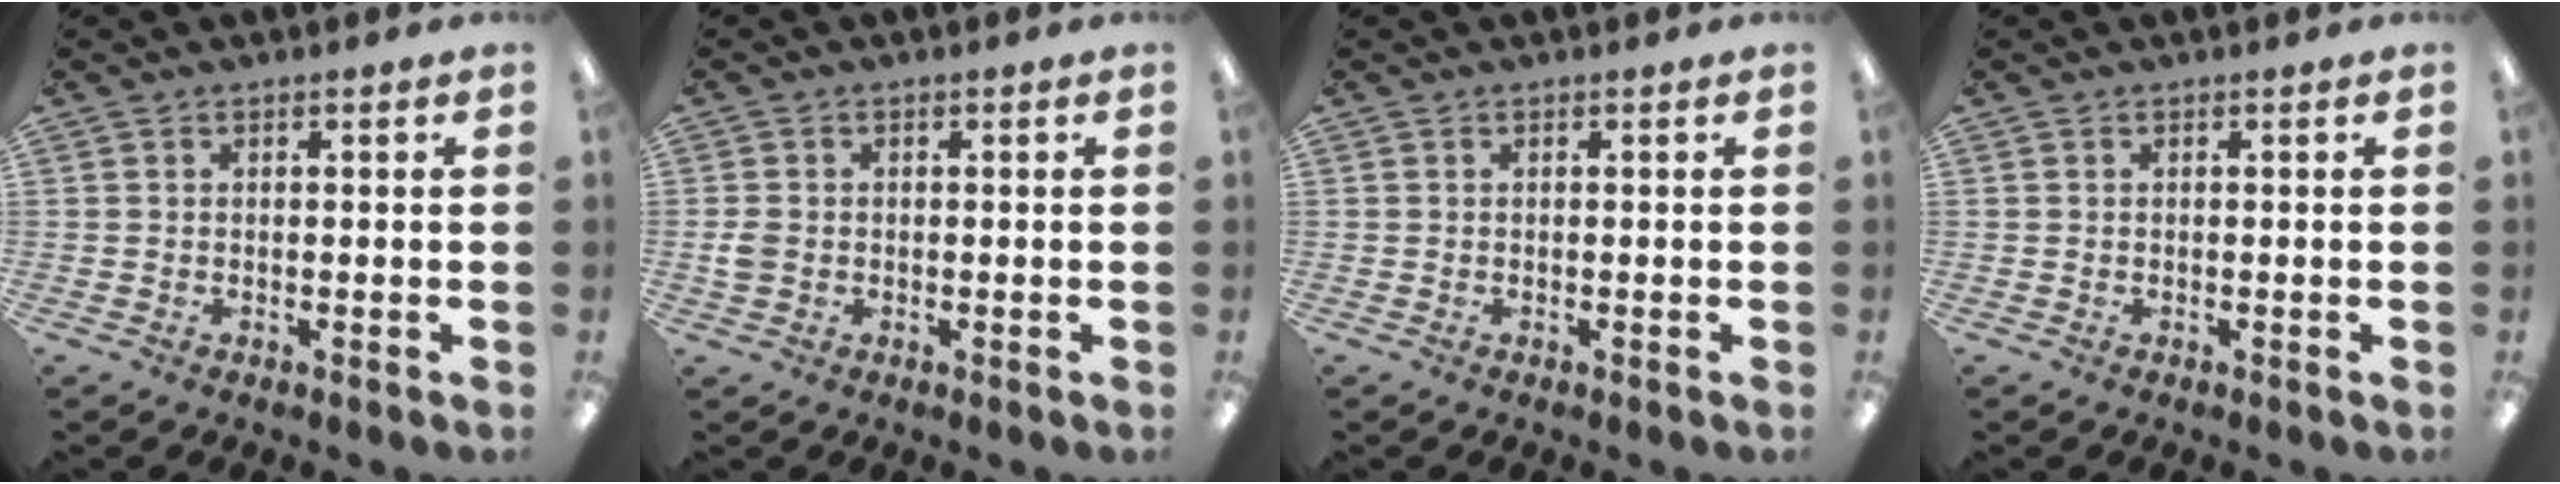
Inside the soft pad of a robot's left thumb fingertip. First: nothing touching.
{"total": 2.5, "force": [-0.3, 2.0, 1.4], "torque": [-0.025, 0.005, -0.005]}
{"total": 0.0}
{"total": 0.0}